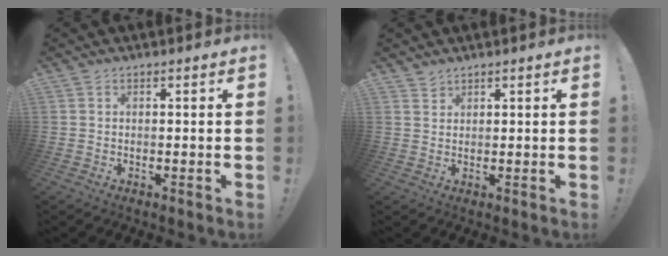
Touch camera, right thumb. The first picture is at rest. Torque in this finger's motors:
{"motor_torque": [-0.46, 0.22, -0.27, 0.25, 0.02]}